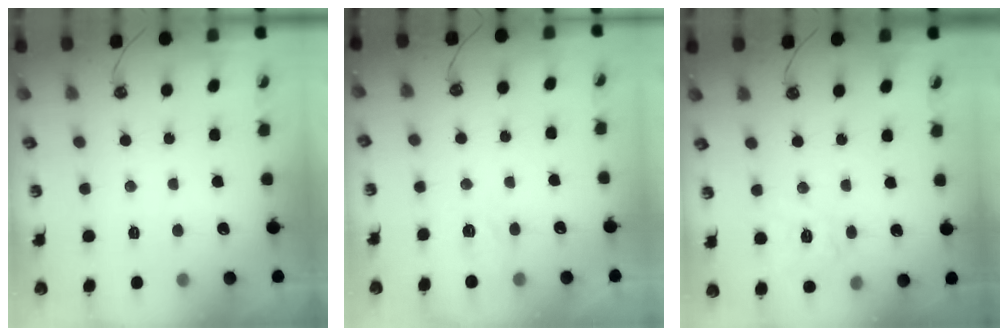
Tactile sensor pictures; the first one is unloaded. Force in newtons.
{"total": 4.7, "press": 4.6, "slide": 0.7}
{"total": 11.1, "press": 11.1, "slide": 1.1}